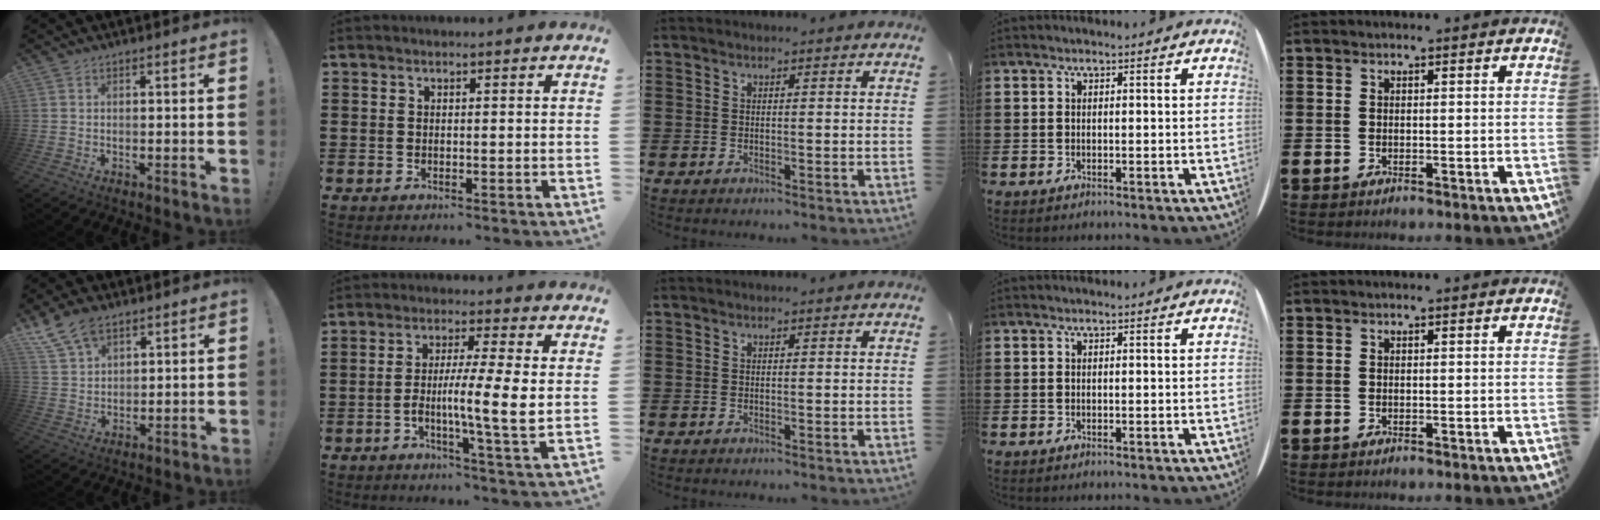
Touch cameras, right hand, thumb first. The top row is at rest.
{"thumb": {"total": 9.4, "force": [7.0, 5.0, 3.9], "torque": [-0.085, -0.030, 0.140]}, "index": {"total": 8.2, "force": [-1.3, 0.0, 8.1], "torque": [-0.142, -0.006, -0.028]}}